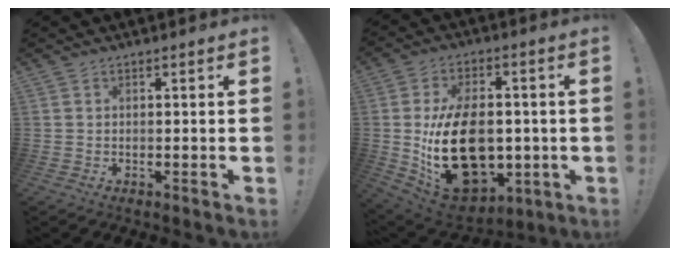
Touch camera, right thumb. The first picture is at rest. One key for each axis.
{"total": 25.8, "fx": -2.9, "fy": 17.0, "fz": 19.2, "tx": -0.332, "ty": 0.002, "tz": -0.027}